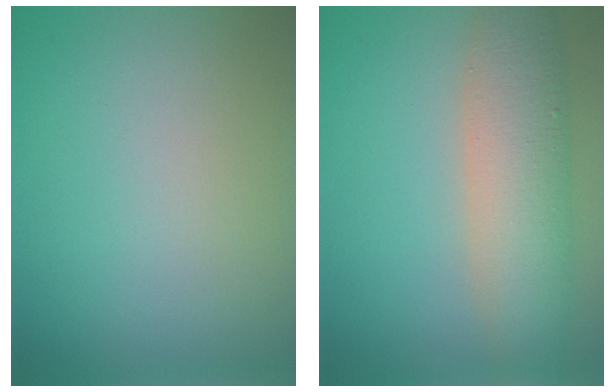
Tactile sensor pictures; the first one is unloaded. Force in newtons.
{"total": 7.1, "press": 7.1, "slide": 0.3}